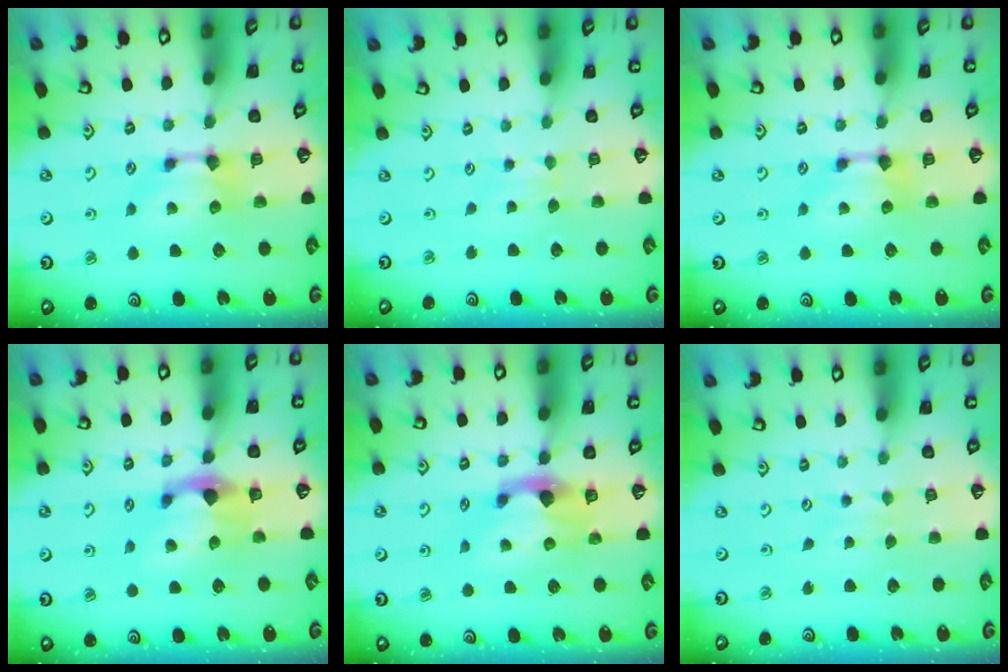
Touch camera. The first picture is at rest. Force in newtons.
{"total": 2.8, "press": 2.8, "slide": 0.4}
{"total": 0.0}
{"total": 2.5, "press": 2.1, "slide": 1.4}
{"total": 2.3, "press": 1.9, "slide": 1.2}
{"total": 3.1, "press": 3.1, "slide": 0.1}